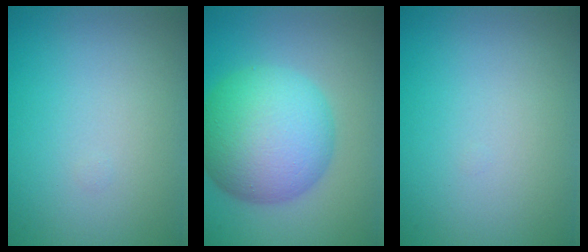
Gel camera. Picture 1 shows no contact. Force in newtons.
{"total": 10.0, "press": 10.0, "slide": 0.2}
{"total": 0.0}